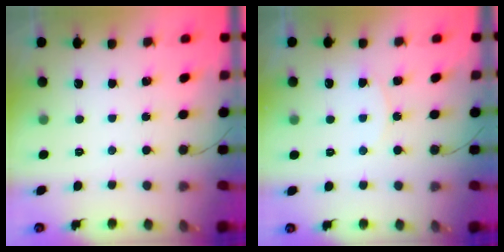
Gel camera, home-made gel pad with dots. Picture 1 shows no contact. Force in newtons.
{"total": 5.5, "press": 5.5, "slide": 0.5}